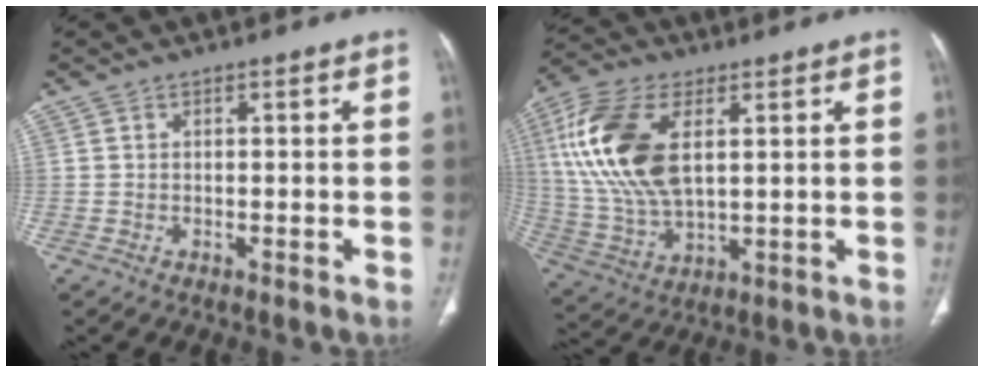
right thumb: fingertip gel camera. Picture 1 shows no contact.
{"total": 18.2, "force": [4.6, 9.5, 14.8], "torque": [-0.313, -0.003, 0.091]}